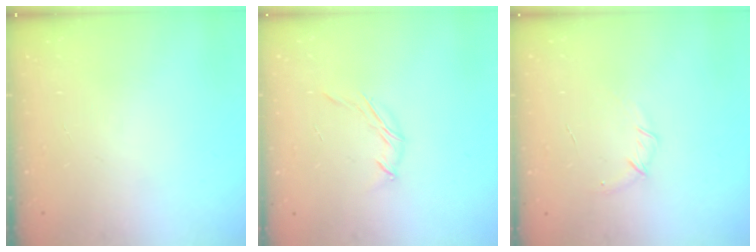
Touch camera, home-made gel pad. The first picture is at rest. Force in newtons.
{"total": 4.0, "press": 3.9, "slide": 0.9}
{"total": 4.8, "press": 4.6, "slide": 1.3}